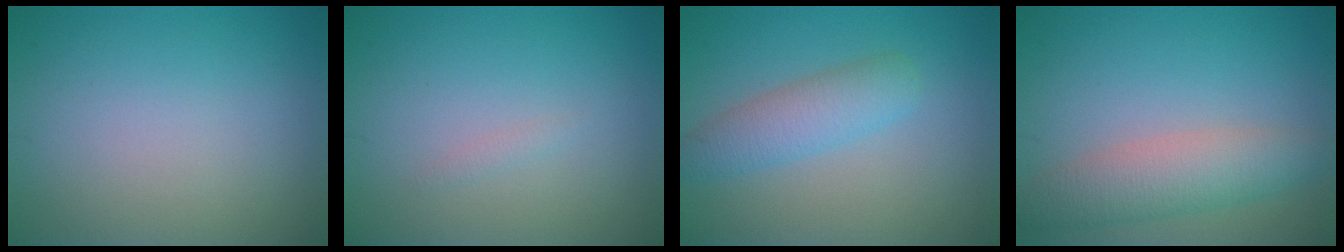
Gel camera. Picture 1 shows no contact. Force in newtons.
{"total": 0.5, "press": 0.5, "slide": 0.0}
{"total": 3.4, "press": 3.4, "slide": 0.1}
{"total": 4.5, "press": 4.5, "slide": 0.1}